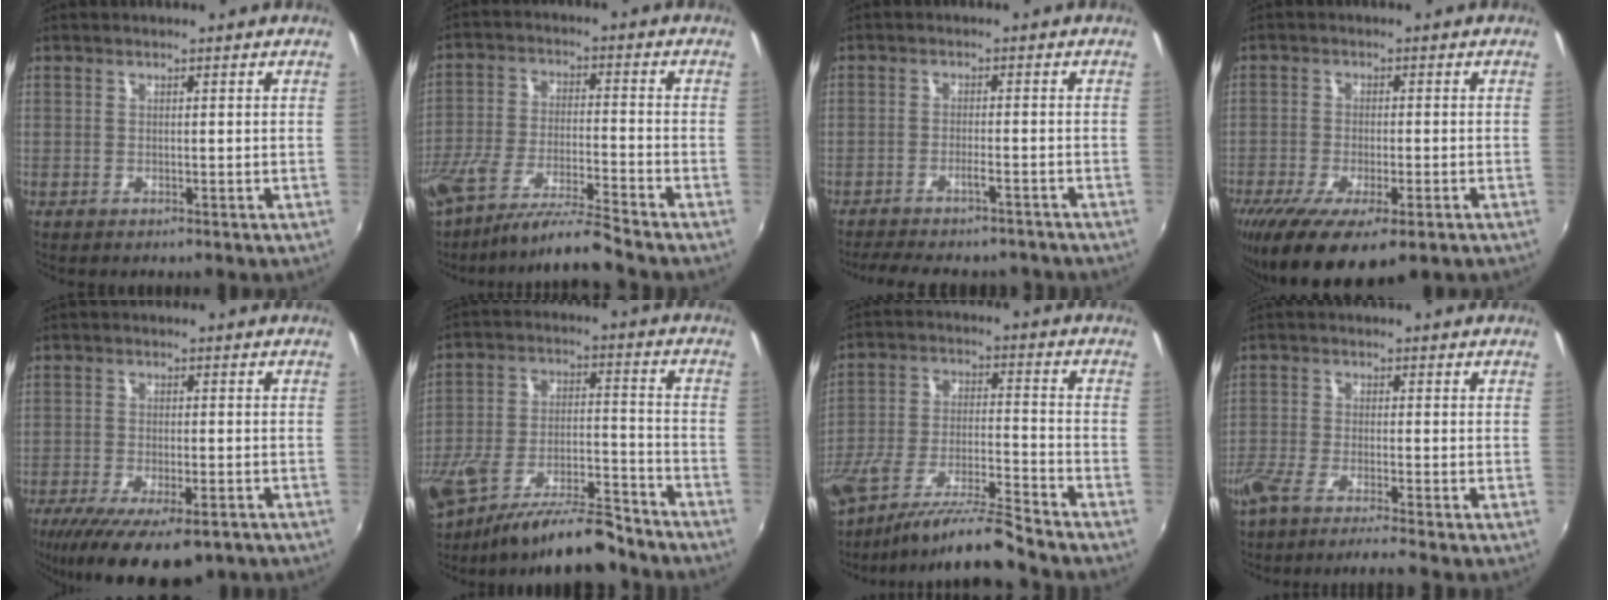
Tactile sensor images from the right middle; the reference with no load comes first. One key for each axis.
{"total": 11.8, "fx": -10.2, "fy": -0.7, "fz": 6.0, "tx": -0.119, "ty": -0.020, "tz": -0.183}
{"total": 12.3, "fx": -11.0, "fy": 2.6, "fz": 4.9, "tx": -0.106, "ty": -0.006, "tz": -0.146}
{"total": 14.1, "fx": -8.6, "fy": 4.2, "fz": 10.4, "tx": -0.211, "ty": -0.058, "tz": -0.135}
{"total": 14.5, "fx": -9.8, "fy": 4.9, "fz": 9.5, "tx": -0.190, "ty": -0.051, "tz": -0.150}
{"total": 18.4, "fx": -14.0, "fy": 5.2, "fz": 10.8, "tx": -0.216, "ty": -0.033, "tz": -0.222}
{"total": 14.1, "fx": -12.0, "fy": 0.1, "fz": 7.4, "tx": -0.149, "ty": -0.023, "tz": -0.215}
{"total": 6.7, "fx": -5.7, "fy": -0.5, "fz": 3.5, "tx": -0.083, "ty": -0.024, "tz": -0.105}